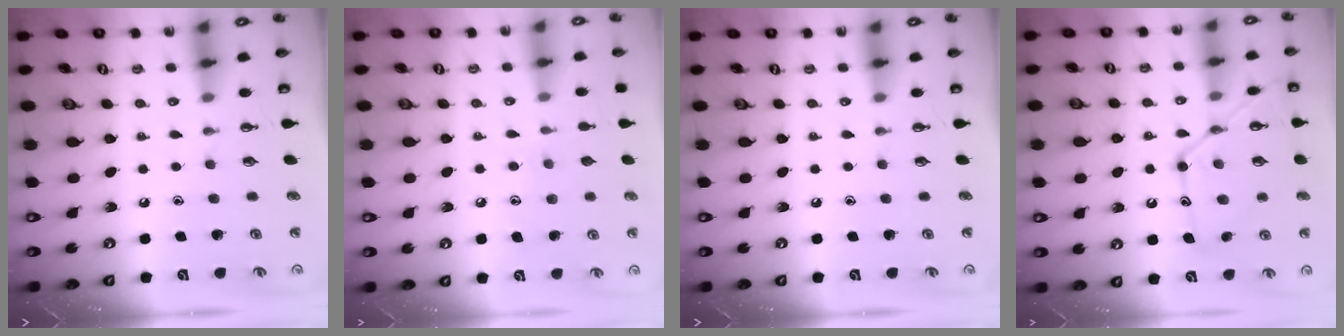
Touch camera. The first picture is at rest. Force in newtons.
{"total": 7.3, "press": 7.3, "slide": 0.4}
{"total": 0.0}
{"total": 17.5, "press": 17.4, "slide": 1.5}